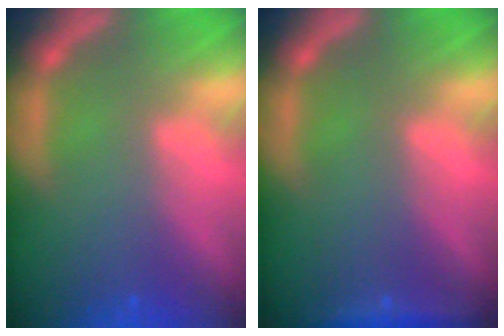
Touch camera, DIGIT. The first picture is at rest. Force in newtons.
{"total": 1.9}